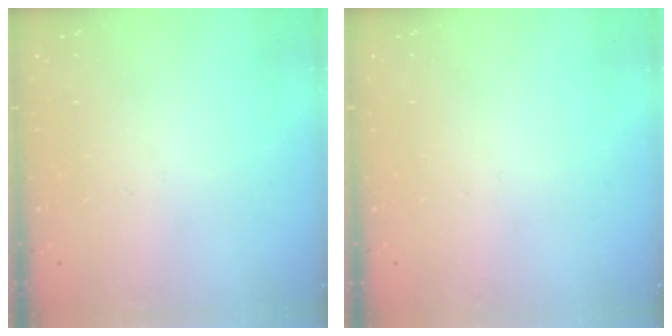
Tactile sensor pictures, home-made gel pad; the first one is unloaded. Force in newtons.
{"total": 0.0}